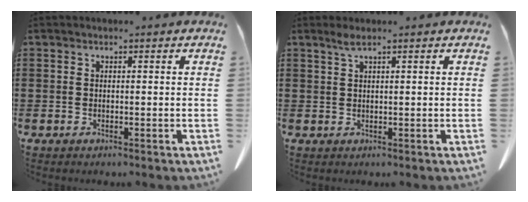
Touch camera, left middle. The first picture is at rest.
{"total": 1.6, "force": [1.1, 0.0, 1.3], "torque": [-0.028, -0.001, 0.020]}